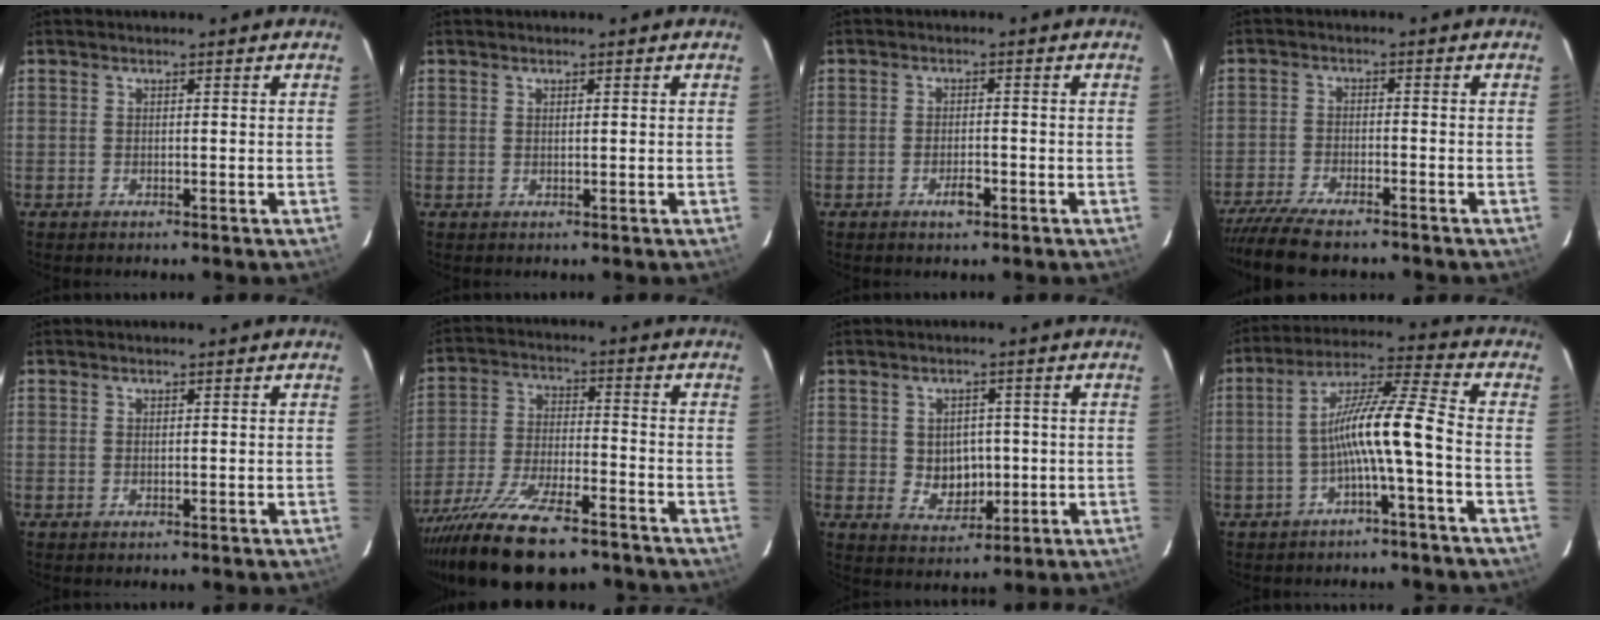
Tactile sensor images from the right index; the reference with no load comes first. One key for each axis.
{"total": 0.5, "fx": 0.3, "fy": 0.1, "fz": 0.4, "tx": -0.008, "ty": 0.002, "tz": 0.007}
{"total": 2.8, "fx": -1.6, "fy": 1.2, "fz": 2.0, "tx": -0.039, "ty": 0.000, "tz": -0.026}
{"total": 11.1, "fx": -9.6, "fy": 2.1, "fz": 5.1, "tx": -0.123, "ty": -0.035, "tz": -0.167}
{"total": 0.0}
{"total": 20.8, "fx": -16.1, "fy": 5.9, "fz": 11.8, "tx": -0.235, "ty": -0.049, "tz": -0.271}
{"total": 5.8, "fx": 0.0, "fy": 4.9, "fz": 3.2, "tx": -0.057, "ty": 0.005, "tz": 0.013}
{"total": 9.8, "fx": -3.1, "fy": -0.2, "fz": 9.3, "tx": -0.186, "ty": 0.017, "tz": -0.057}